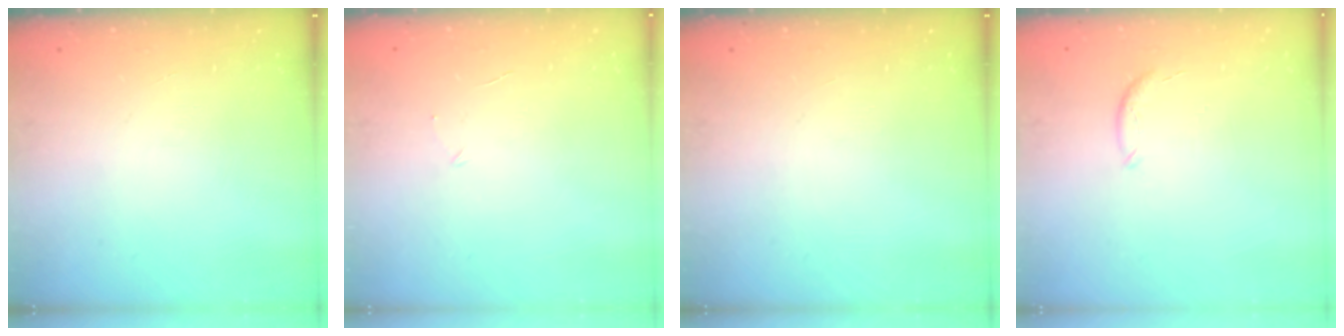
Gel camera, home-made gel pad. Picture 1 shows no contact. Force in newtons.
{"total": 2.5, "press": 2.3, "slide": 0.8}
{"total": 0.0}
{"total": 5.7, "press": 5.7, "slide": 1.0}